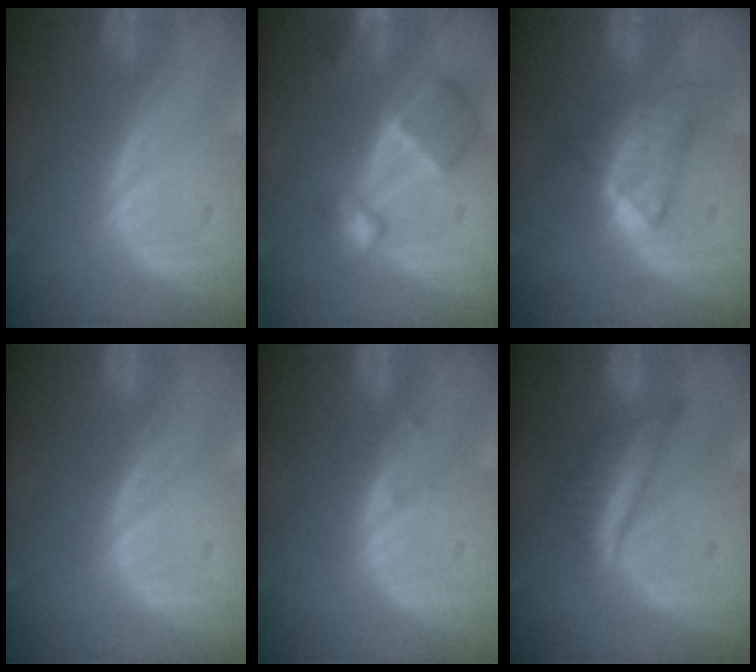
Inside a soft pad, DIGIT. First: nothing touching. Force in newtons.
{"total": 7.5, "press": 6.7, "slide": 3.4}
{"total": 6.1, "press": 5.2, "slide": 3.1}
{"total": 0.0}
{"total": 0.9, "press": 0.6, "slide": 0.6}
{"total": 5.9, "press": 5.7, "slide": 1.6}